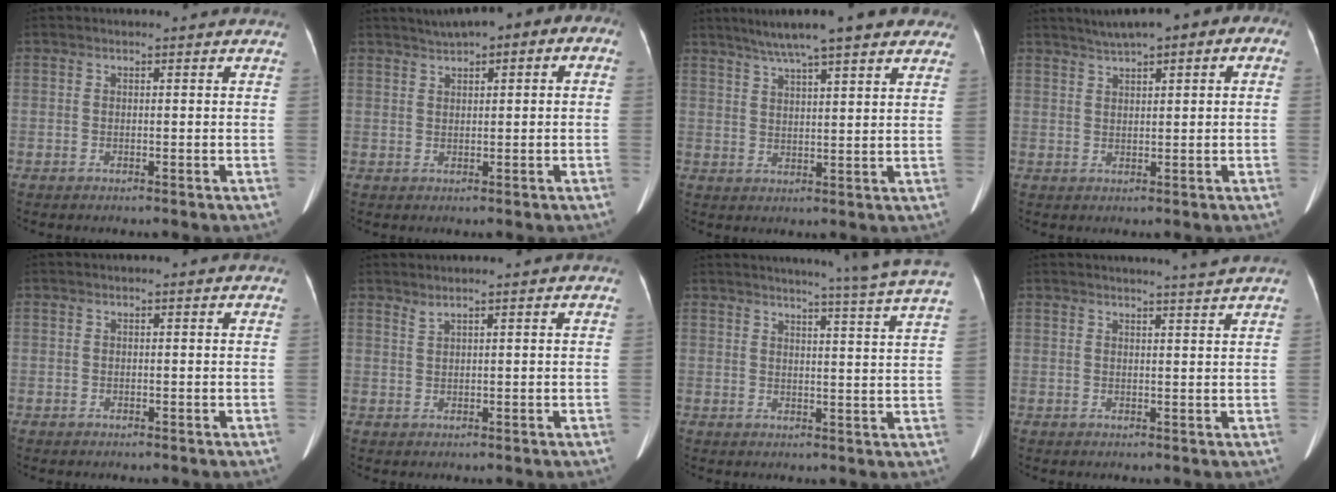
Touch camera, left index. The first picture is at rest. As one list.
[{"total": 8.0, "force": [4.0, 2.6, 6.5], "torque": [-0.088, 0.043, 0.052]}, {"total": 14.3, "force": [11.0, 2.3, 9.0], "torque": [-0.140, 0.039, 0.151]}, {"total": 8.7, "force": [4.6, 2.3, 7.0], "torque": [-0.099, 0.041, 0.063]}, {"total": 0.0}, {"total": 1.2, "force": [1.0, -0.4, 0.5], "torque": [-0.020, -0.002, 0.026]}, {"total": 16.8, "force": [14.7, -2.3, 7.8], "torque": [-0.121, -0.054, 0.165]}, {"total": 4.4, "force": [4.0, -1.4, 1.4], "torque": [-0.020, -0.007, 0.046]}]